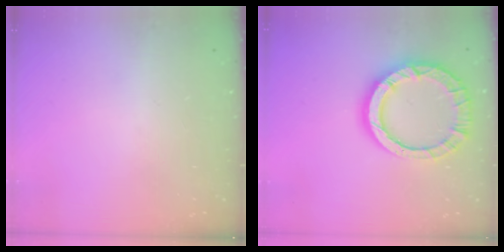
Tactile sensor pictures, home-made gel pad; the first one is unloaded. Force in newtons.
{"total": 13.7, "press": 13.6, "slide": 1.4}